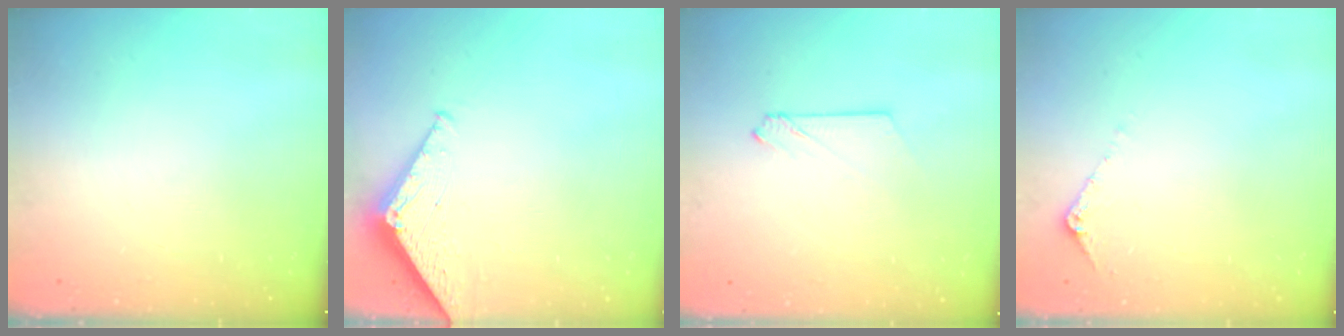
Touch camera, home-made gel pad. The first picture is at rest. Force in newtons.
{"total": 3.2, "press": 3.2, "slide": 0.3}
{"total": 2.1, "press": 2.1, "slide": 0.3}
{"total": 6.0, "press": 5.9, "slide": 0.8}